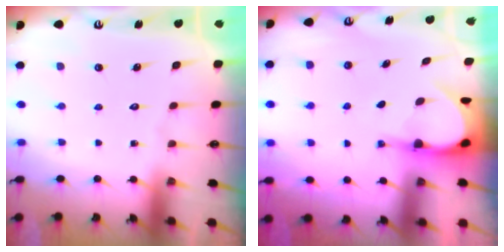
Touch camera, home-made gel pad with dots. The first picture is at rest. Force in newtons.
{"total": 4.8, "press": 4.8, "slide": 0.3}